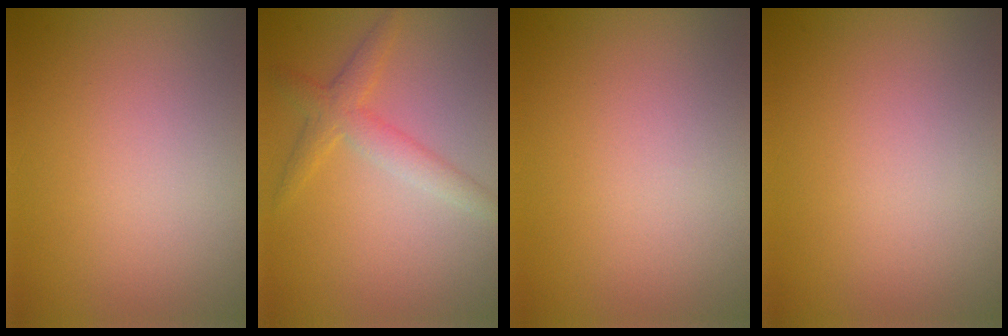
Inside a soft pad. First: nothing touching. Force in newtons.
{"total": 2.9, "press": 2.9, "slide": 0.1}
{"total": 0.0}
{"total": 0.0}